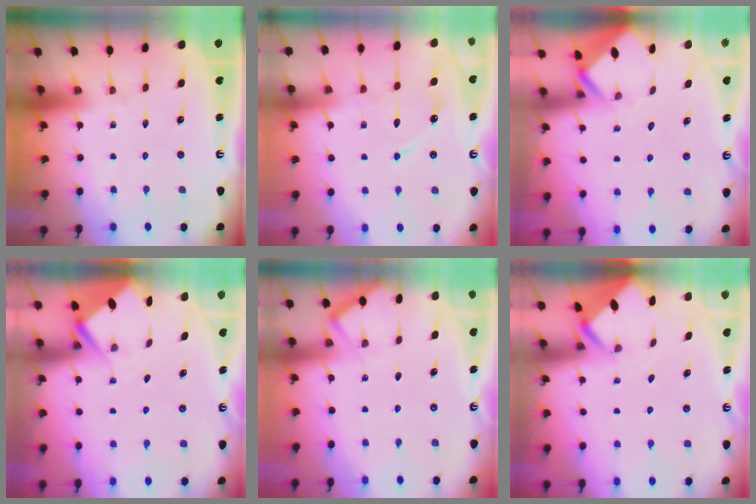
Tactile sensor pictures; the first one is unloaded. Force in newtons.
{"total": 9.3, "press": 9.2, "slide": 0.7}
{"total": 2.7, "press": 2.6, "slide": 0.3}
{"total": 3.0, "press": 2.9, "slide": 0.4}
{"total": 3.1, "press": 3.1, "slide": 0.5}
{"total": 1.8, "press": 1.8, "slide": 0.1}